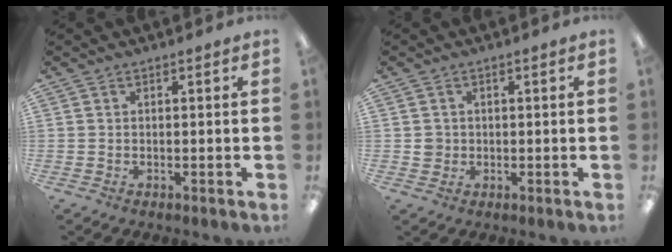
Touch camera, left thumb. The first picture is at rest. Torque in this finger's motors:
{"motor_torque": [0.32, 0.29, 0.39, -0.28, 0.00]}